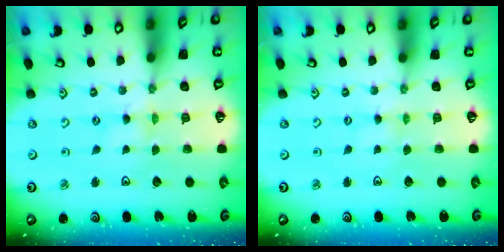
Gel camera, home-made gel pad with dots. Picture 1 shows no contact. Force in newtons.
{"total": 0.0}